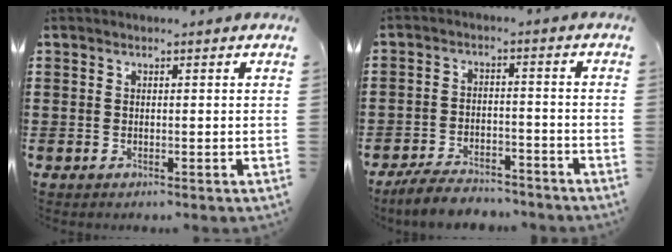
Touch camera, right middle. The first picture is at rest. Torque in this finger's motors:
{"motor_torque": [0.52, -0.26, 0.07, -0.01]}